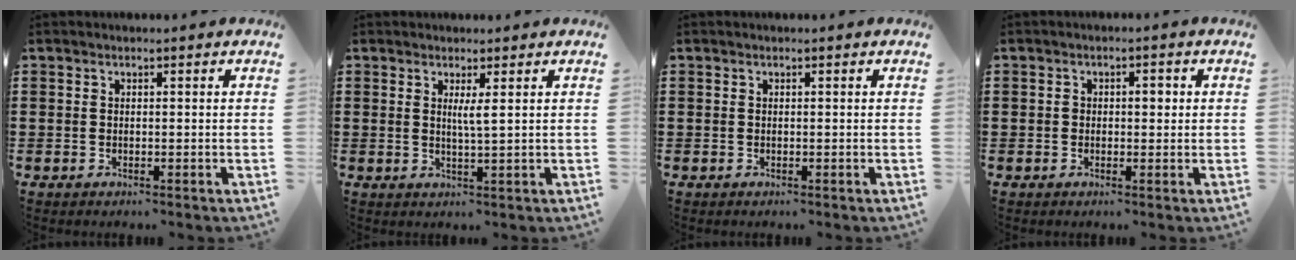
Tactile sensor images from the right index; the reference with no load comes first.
{"total": 2.2, "force": [0.7, -0.3, 2.0], "torque": [-0.041, -0.005, 0.010]}
{"total": 0.0}
{"total": 1.8, "force": [0.0, 1.1, 1.4], "torque": [-0.029, 0.008, -0.003]}